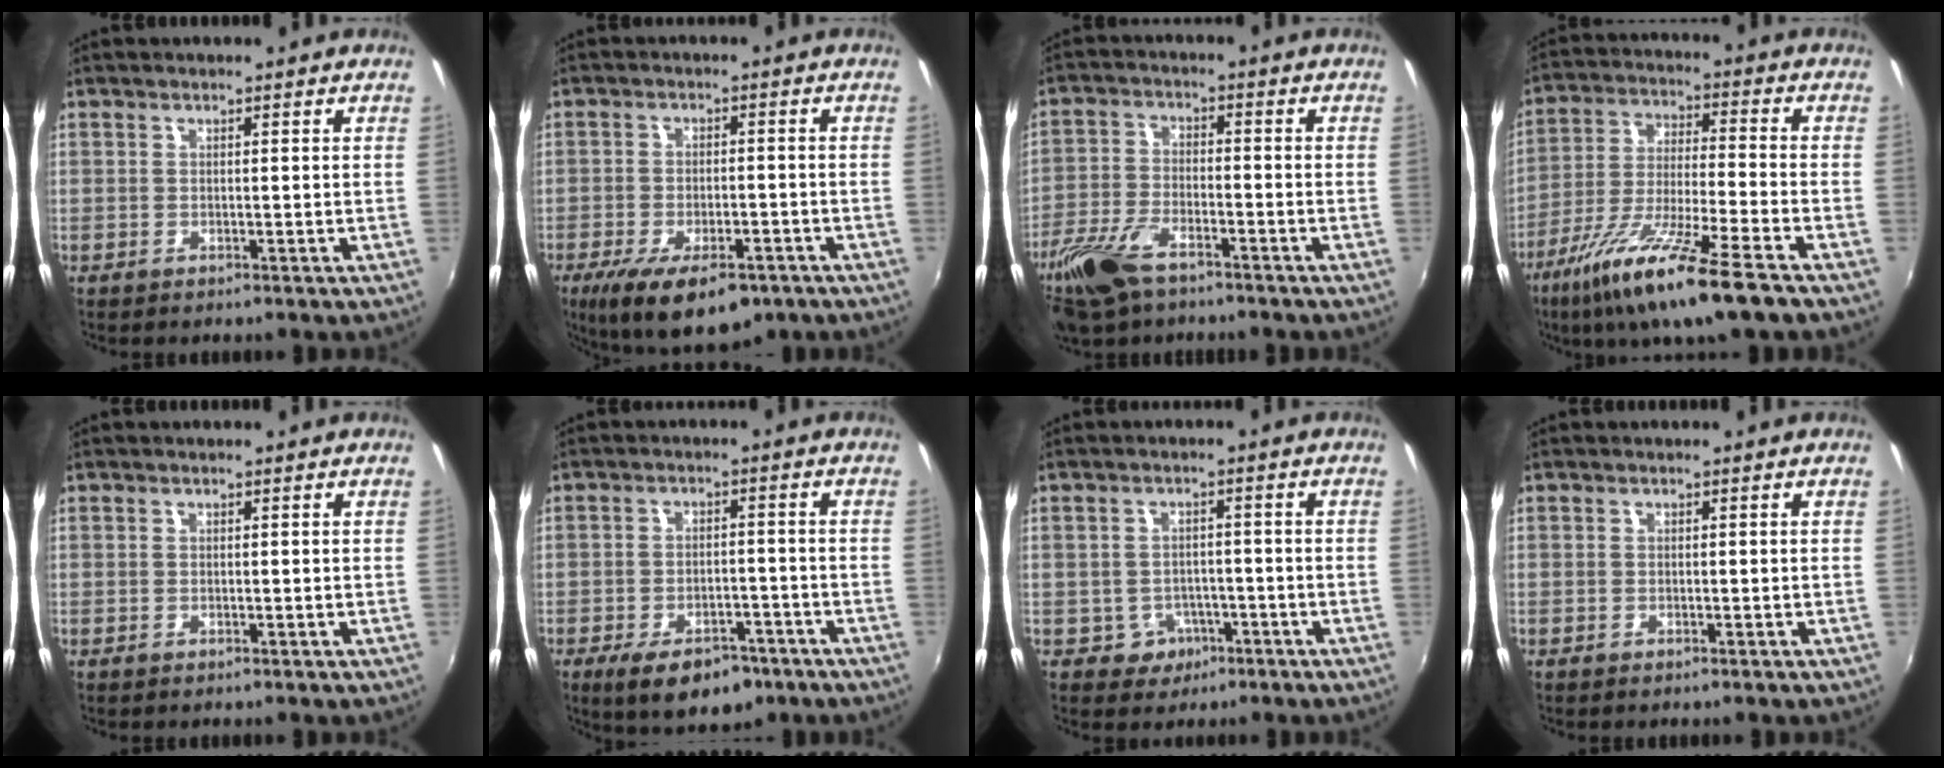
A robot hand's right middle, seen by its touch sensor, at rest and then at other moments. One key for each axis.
{"total": 14.6, "fx": -9.2, "fy": 5.9, "fz": 9.7, "tx": -0.190, "ty": -0.040, "tz": -0.138}
{"total": 10.8, "fx": -7.4, "fy": 4.6, "fz": 6.4, "tx": -0.155, "ty": -0.016, "tz": -0.146}
{"total": 16.8, "fx": -10.7, "fy": 1.2, "fz": 12.9, "tx": -0.257, "ty": -0.045, "tz": -0.193}
{"total": 0.0}
{"total": 11.0, "fx": -7.1, "fy": 5.4, "fz": 6.4, "tx": -0.127, "ty": -0.015, "tz": -0.101}
{"total": 4.4, "fx": -2.2, "fy": 3.8, "fz": 0.7, "tx": -0.026, "ty": 0.009, "tz": -0.024}
{"total": 0.0}